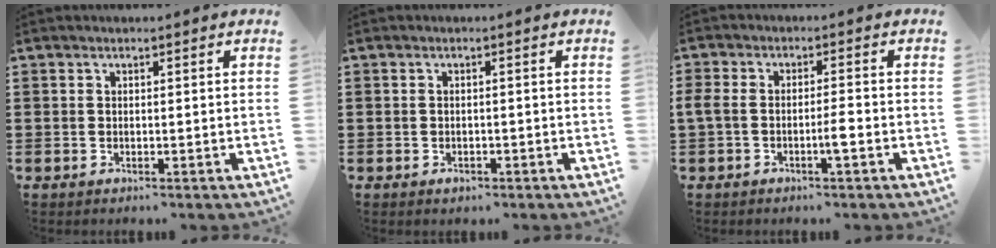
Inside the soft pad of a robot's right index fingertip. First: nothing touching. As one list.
[{"total": 0.9, "force": [-0.6, 0.5, 0.5], "torque": [-0.012, -0.003, -0.011]}, {"total": 3.7, "force": [-1.3, 0.8, 3.3], "torque": [-0.067, 0.003, -0.028]}]